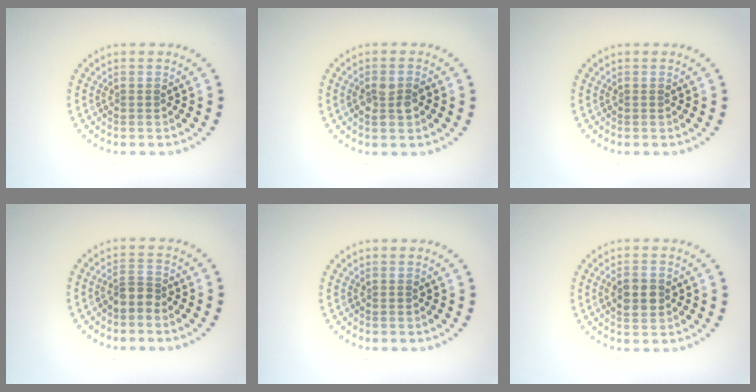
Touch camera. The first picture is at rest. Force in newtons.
{"total": 1.9, "press": 1.9, "slide": 0.5}
{"total": 0.0}
{"total": 1.9, "press": 1.5, "slide": 1.2}
{"total": 0.0}
{"total": 2.8, "press": 2.8, "slide": 0.1}